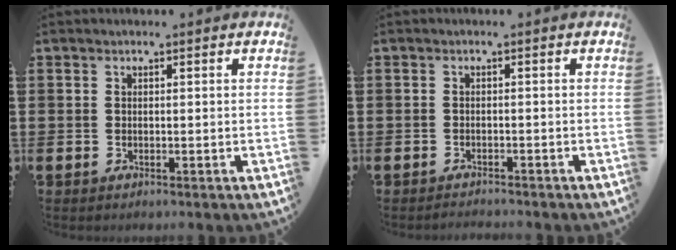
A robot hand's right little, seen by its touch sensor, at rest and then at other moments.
{"total": 0.9, "force": [-0.9, 0.0, 0.0], "torque": [-0.003, -0.001, -0.019]}